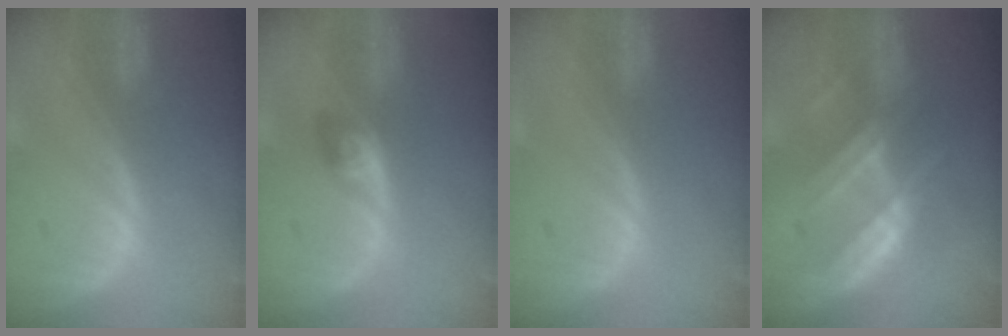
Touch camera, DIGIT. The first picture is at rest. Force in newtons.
{"total": 2.9, "press": 2.6, "slide": 1.1}
{"total": 0.0}
{"total": 7.5, "press": 7.2, "slide": 1.9}